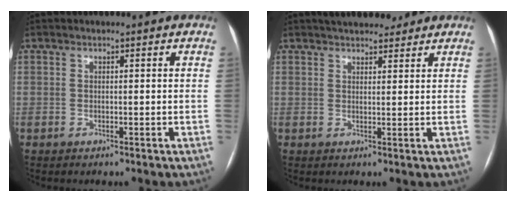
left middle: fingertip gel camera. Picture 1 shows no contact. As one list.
[{"total": 7.8, "force": [6.7, 2.6, 3.3], "torque": [-0.040, 0.017, 0.095]}]